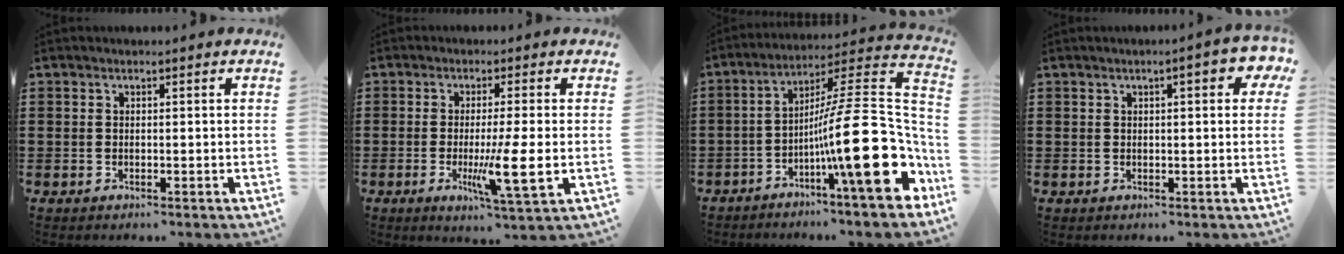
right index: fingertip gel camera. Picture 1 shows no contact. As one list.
[{"total": 8.2, "force": [-1.4, 0.4, 8.0], "torque": [-0.139, -0.019, -0.023]}, {"total": 18.2, "force": [-4.7, 2.5, 17.4], "torque": [-0.279, -0.027, -0.089]}, {"total": 3.8, "force": [1.2, 0.9, 3.5], "torque": [-0.052, 0.002, 0.015]}]